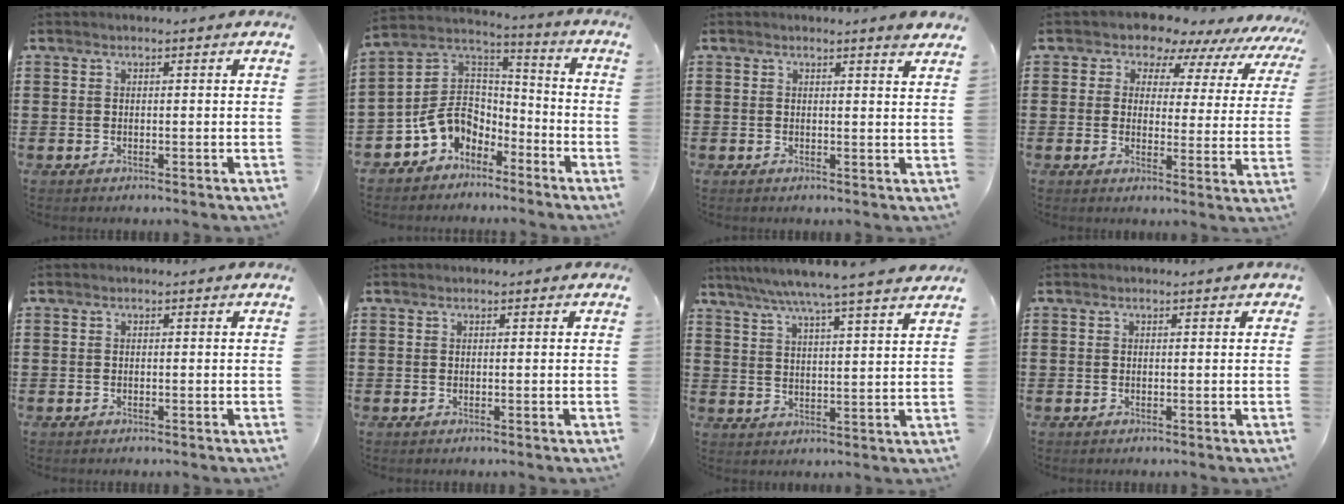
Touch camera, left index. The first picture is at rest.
{"total": 7.7, "force": [-3.6, 6.4, 2.4], "torque": [-0.083, 0.002, -0.072]}
{"total": 1.9, "force": [1.7, -0.2, 0.9], "torque": [-0.021, -0.001, 0.033]}
{"total": 6.3, "force": [5.7, 2.6, 0.8], "torque": [-0.047, -0.037, 0.100]}
{"total": 0.0}
{"total": 0.0}
{"total": 6.4, "force": [5.5, -1.0, 3.1], "torque": [-0.080, -0.032, 0.092]}
{"total": 0.0}